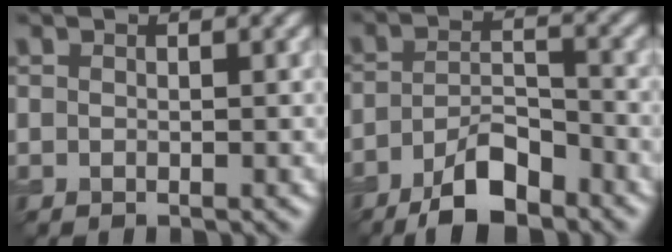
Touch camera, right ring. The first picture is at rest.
{"total": 6.0, "force": [-4.1, 2.1, 3.8], "torque": [-0.068, 0.002, -0.075]}